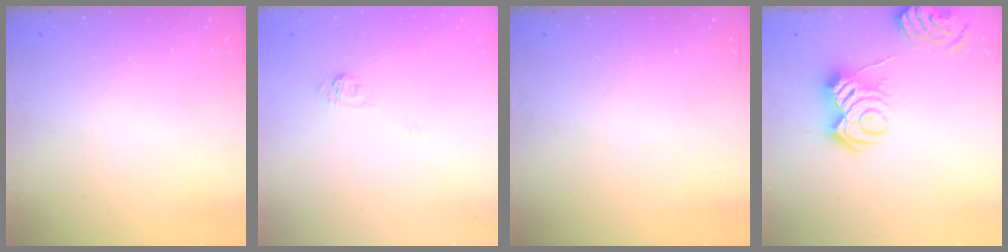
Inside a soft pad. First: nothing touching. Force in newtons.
{"total": 4.8, "press": 4.6, "slide": 1.4}
{"total": 0.0}
{"total": 10.5, "press": 10.5, "slide": 0.7}